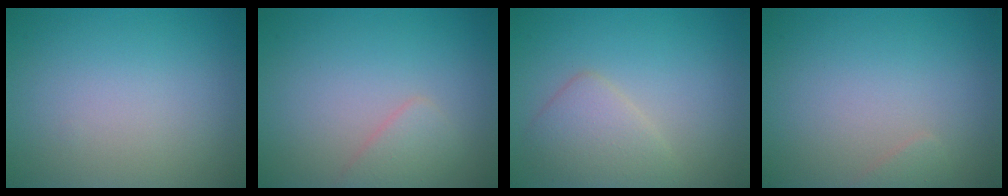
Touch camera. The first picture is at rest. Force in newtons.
{"total": 1.6, "press": 1.6, "slide": 0.1}
{"total": 3.1, "press": 3.1, "slide": 0.2}
{"total": 0.8, "press": 0.8, "slide": 0.0}